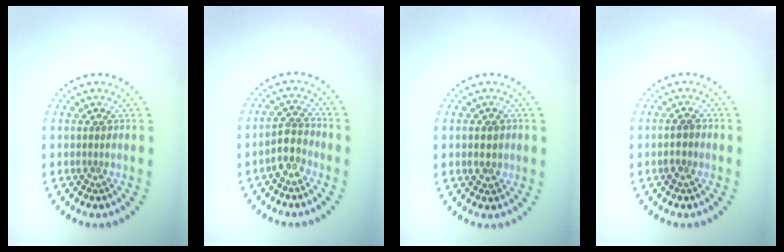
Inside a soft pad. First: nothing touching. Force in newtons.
{"total": 2.5, "press": 2.2, "slide": 1.1}
{"total": 1.7, "press": 1.7, "slide": 0.5}
{"total": 1.3, "press": 1.2, "slide": 0.5}